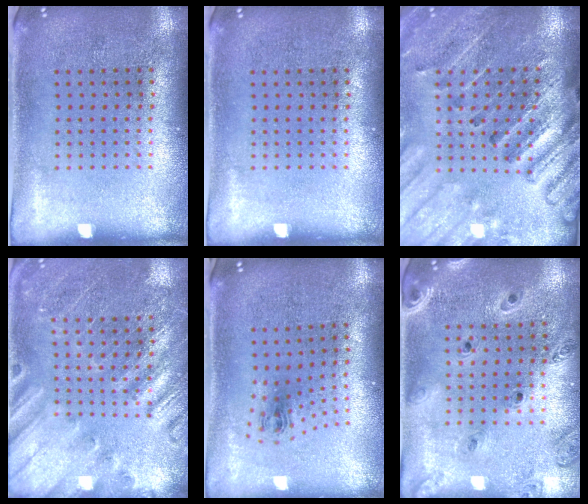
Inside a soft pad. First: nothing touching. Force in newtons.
{"total": 0.0}
{"total": 2.7, "press": 2.7, "slide": 0.3}
{"total": 2.3, "press": 2.3, "slide": 0.3}
{"total": 1.0, "press": 0.5, "slide": 0.9}
{"total": 1.3, "press": 1.3, "slide": 0.1}